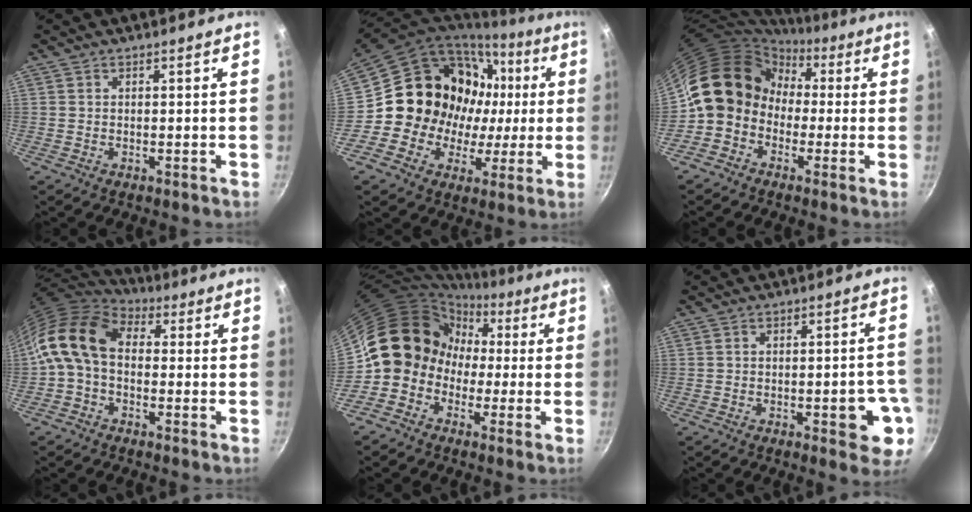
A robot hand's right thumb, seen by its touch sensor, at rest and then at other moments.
{"total": 19.0, "force": [1.1, 17.0, 8.3], "torque": [-0.102, 0.037, 0.023]}
{"total": 13.1, "force": [-0.7, 11.4, 6.3], "torque": [-0.064, 0.041, -0.034]}
{"total": 13.6, "force": [0.7, 9.5, 9.8], "torque": [-0.178, 0.026, -0.009]}
{"total": 12.8, "force": [-1.5, 11.6, 5.1], "torque": [-0.033, 0.045, -0.046]}
{"total": 8.8, "force": [-3.0, 3.3, 7.6], "torque": [-0.065, 0.018, -0.032]}